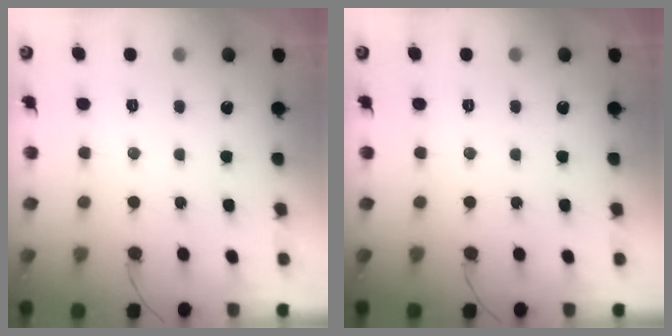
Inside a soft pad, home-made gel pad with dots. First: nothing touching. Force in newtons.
{"total": 0.0}